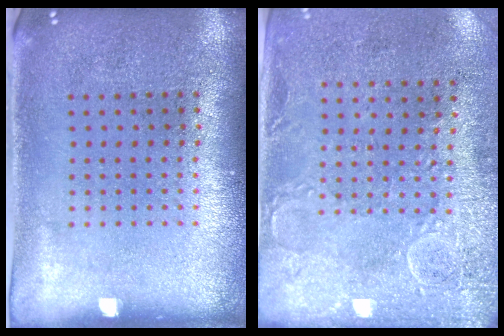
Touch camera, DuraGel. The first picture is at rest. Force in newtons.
{"total": 2.9, "press": 2.3, "slide": 1.8}